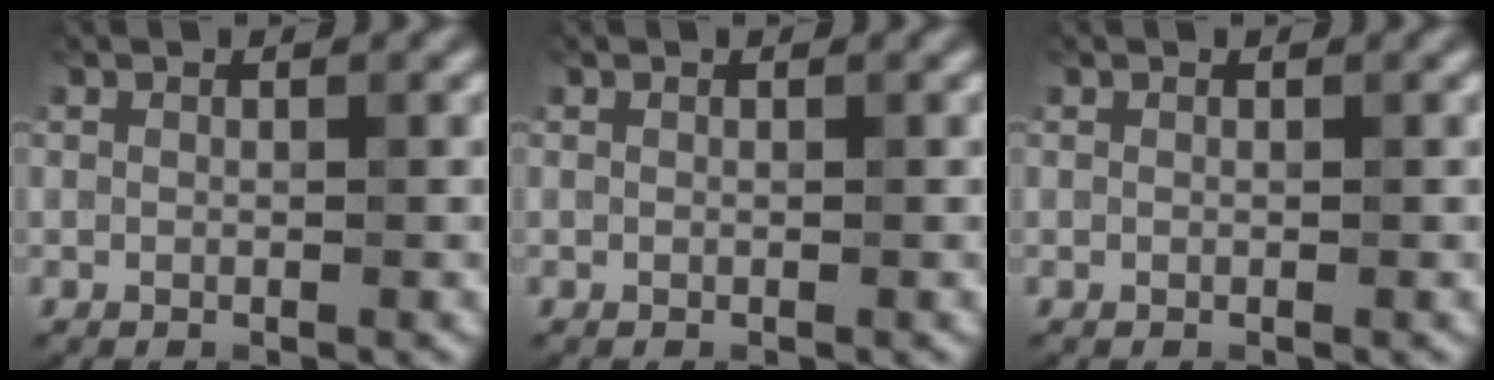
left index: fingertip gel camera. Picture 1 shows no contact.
{"total": 0.0}
{"total": 0.0}